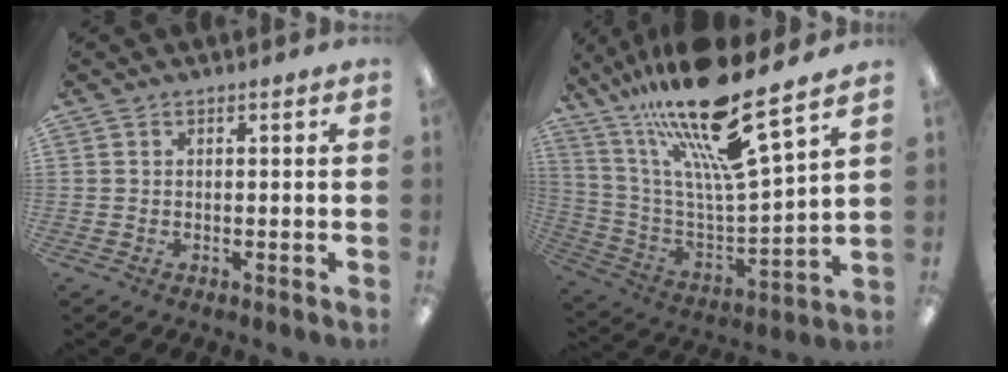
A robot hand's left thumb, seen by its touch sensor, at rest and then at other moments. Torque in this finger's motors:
{"motor_torque": [1.30, 0.29, 1.85, -0.96, 0.71]}